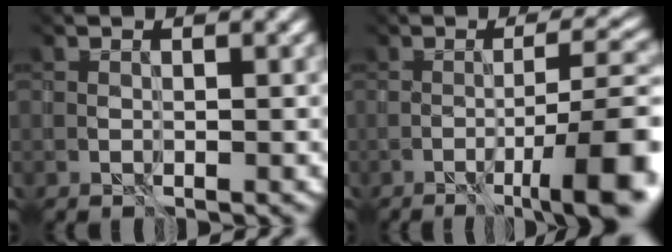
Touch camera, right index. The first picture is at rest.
{"total": 7.8, "force": [-4.9, 0.3, 6.0], "torque": [-0.091, 0.003, -0.054]}